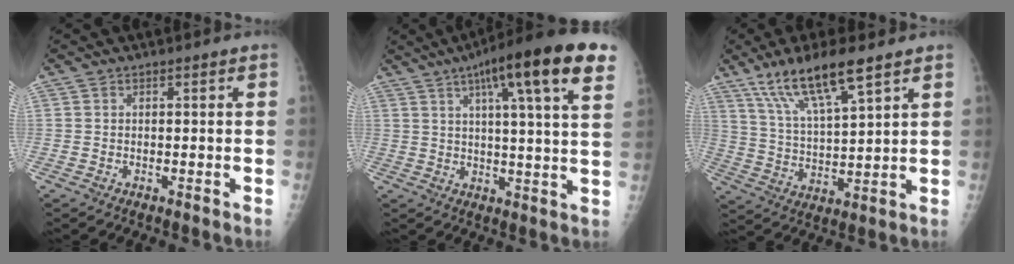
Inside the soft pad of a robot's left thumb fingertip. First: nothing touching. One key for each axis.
{"total": 19.4, "fx": 10.0, "fy": 2.7, "fz": 16.4, "tx": -0.234, "ty": -0.008, "tz": 0.132}
{"total": 13.1, "fx": 8.5, "fy": 2.5, "fz": 9.6, "tx": -0.178, "ty": -0.031, "tz": 0.169}